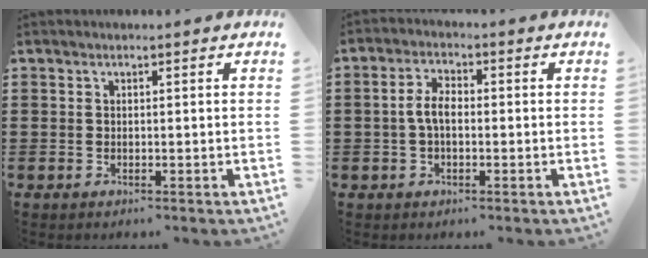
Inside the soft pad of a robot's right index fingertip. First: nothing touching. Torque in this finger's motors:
{"motor_torque": [0.97, -0.35, 0.35, 0.12]}